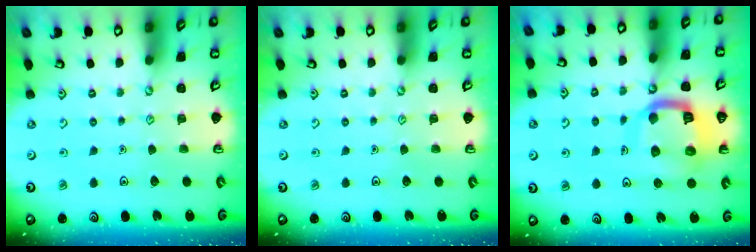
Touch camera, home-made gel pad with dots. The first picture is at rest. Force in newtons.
{"total": 0.0}
{"total": 13.8, "press": 13.7, "slide": 1.4}